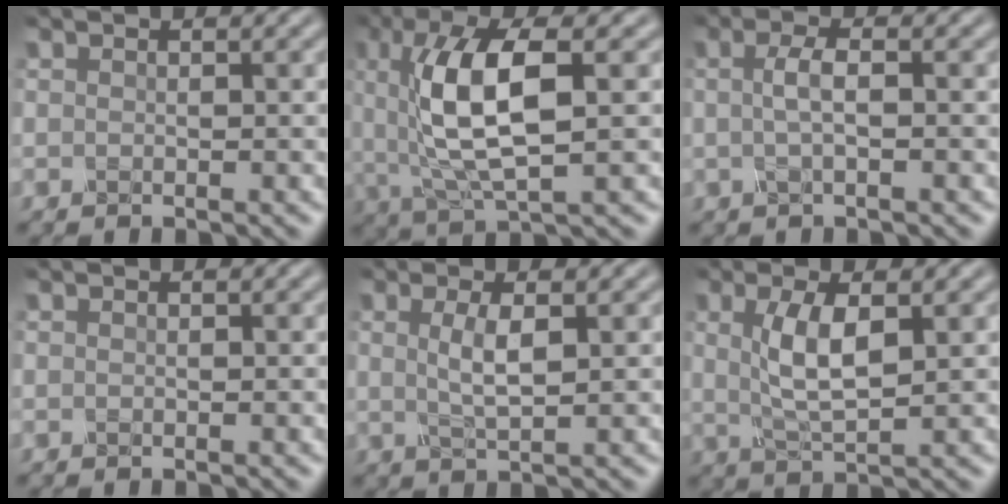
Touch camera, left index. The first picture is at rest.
{"total": 8.4, "force": [1.1, 2.9, 7.8], "torque": [-0.155, -0.001, 0.022]}
{"total": 2.2, "force": [0.1, 0.6, 2.1], "torque": [-0.044, 0.005, -0.001]}
{"total": 0.0}
{"total": 2.7, "force": [0.6, 0.7, 2.5], "torque": [-0.053, 0.000, 0.014]}
{"total": 4.4, "force": [1.0, 1.4, 4.1], "torque": [-0.088, 0.000, 0.022]}